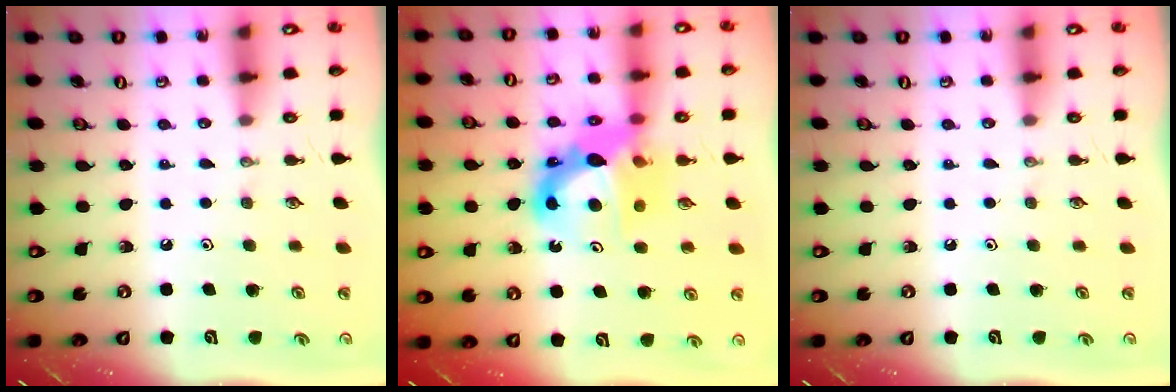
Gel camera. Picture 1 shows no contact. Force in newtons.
{"total": 13.4, "press": 13.3, "slide": 1.4}
{"total": 0.0}